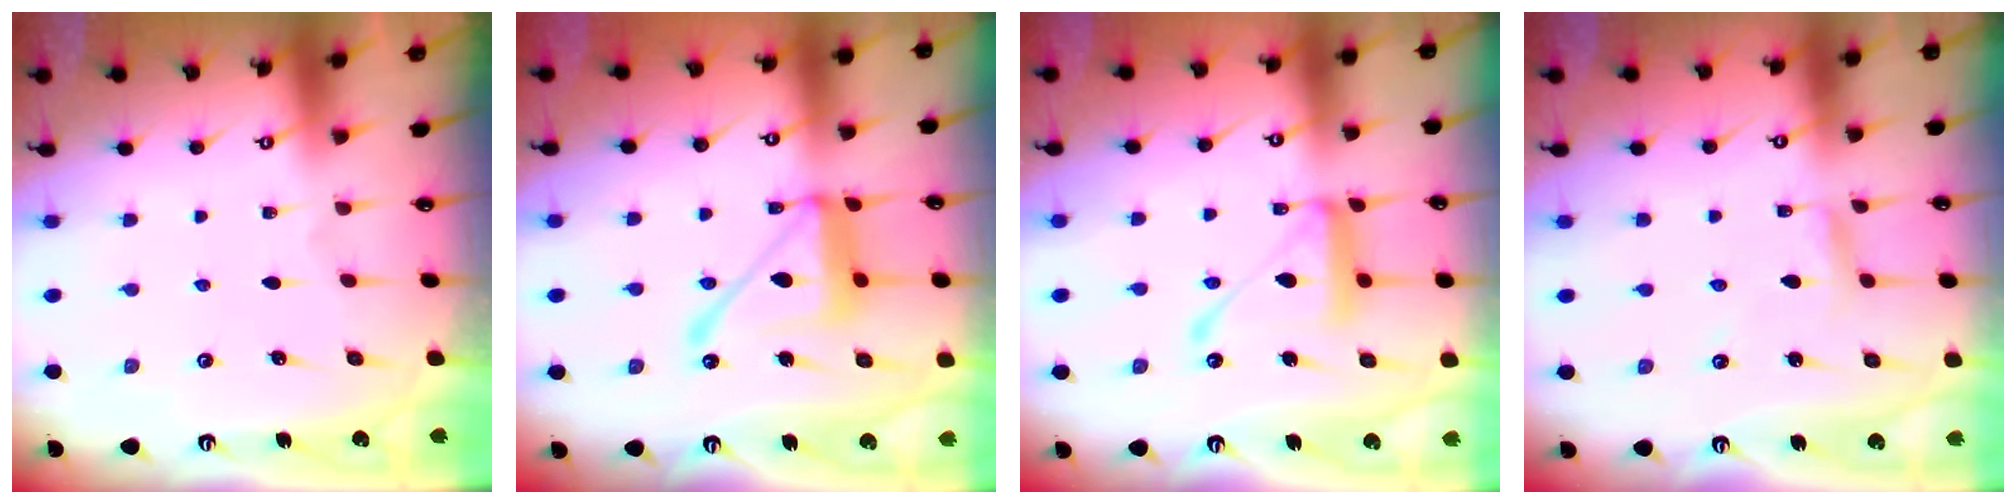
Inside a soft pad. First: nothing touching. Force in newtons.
{"total": 18.8, "press": 18.8, "slide": 1.7}
{"total": 17.2, "press": 17.1, "slide": 1.5}
{"total": 2.9, "press": 2.9, "slide": 0.2}